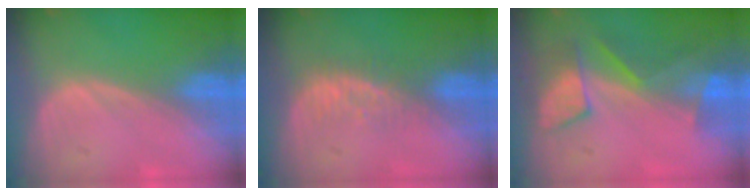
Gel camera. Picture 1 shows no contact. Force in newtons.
{"total": 3.9, "press": 3.5, "slide": 1.8}
{"total": 8.0, "press": 7.2, "slide": 3.5}